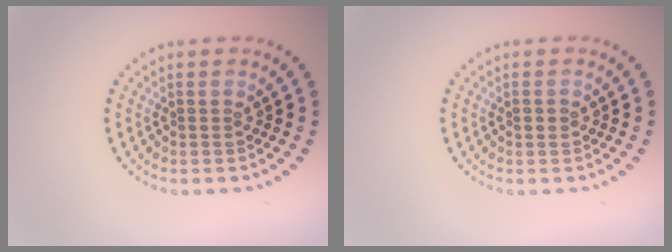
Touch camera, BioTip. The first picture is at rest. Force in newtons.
{"total": 0.9, "press": 0.9, "slide": 0.2}